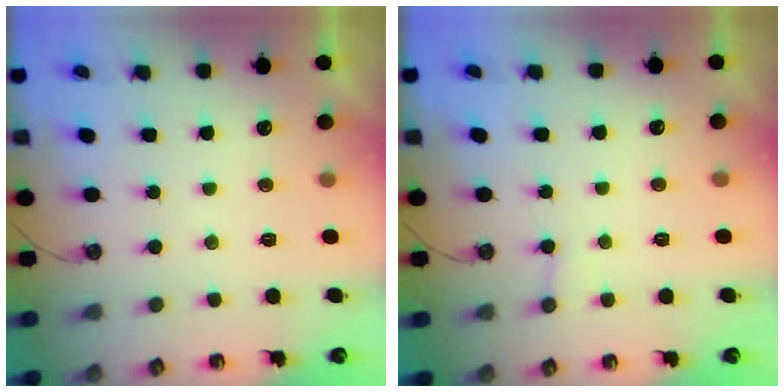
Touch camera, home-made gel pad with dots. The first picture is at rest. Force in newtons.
{"total": 4.7, "press": 4.6, "slide": 0.4}